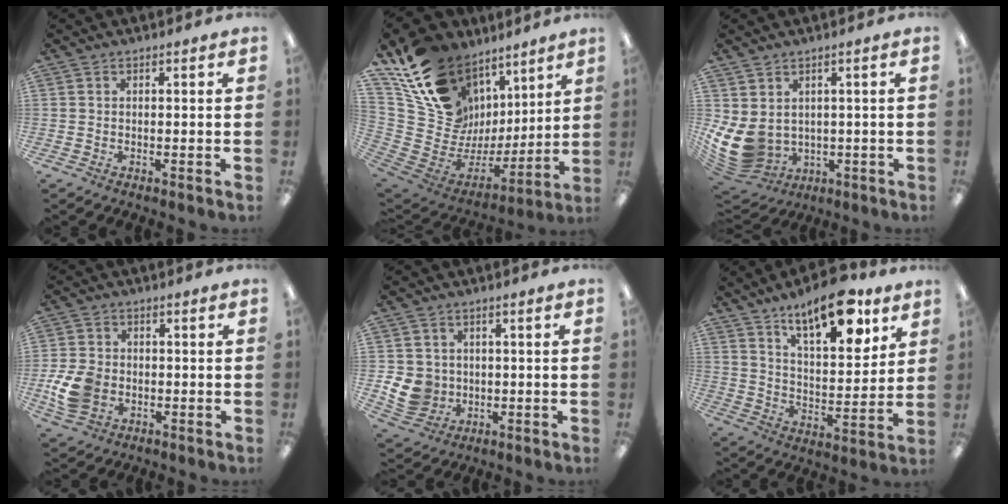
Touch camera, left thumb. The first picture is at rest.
{"total": 20.3, "force": [12.6, 14.3, 7.0], "torque": [-0.134, -0.090, 0.266]}
{"total": 9.1, "force": [0.1, 7.4, 5.4], "torque": [-0.151, -0.018, 0.010]}
{"total": 9.5, "force": [-2.2, 7.3, 5.6], "torque": [-0.123, 0.009, -0.039]}
{"total": 8.0, "force": [-0.6, 7.5, 2.8], "torque": [-0.079, 0.006, -0.007]}
{"total": 16.0, "force": [11.6, 5.8, 9.4], "torque": [-0.130, -0.068, 0.193]}